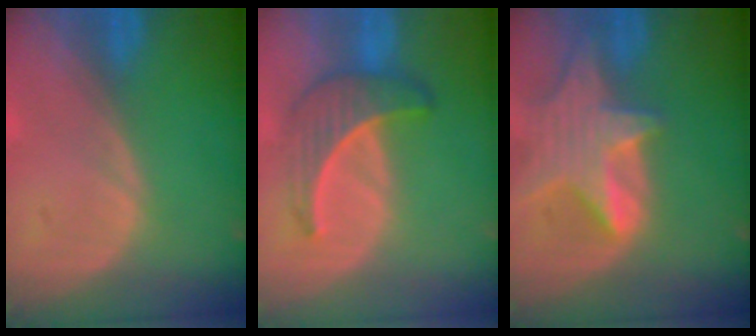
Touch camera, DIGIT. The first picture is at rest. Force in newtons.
{"total": 6.2, "press": 6.0, "slide": 1.8}
{"total": 8.1, "press": 7.4, "slide": 3.4}